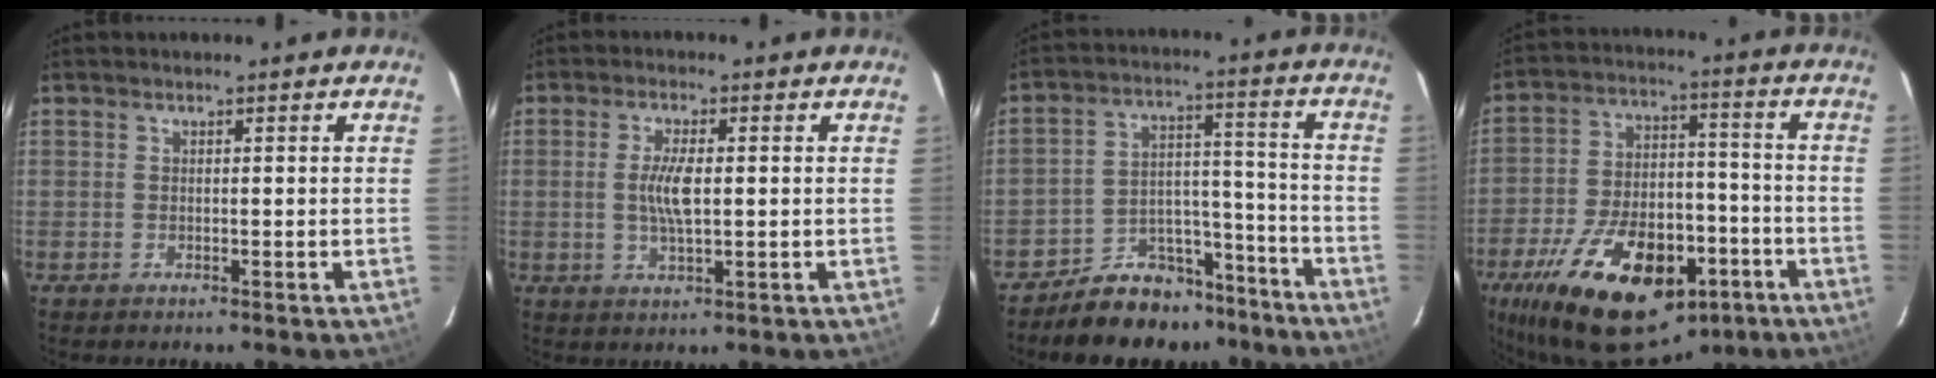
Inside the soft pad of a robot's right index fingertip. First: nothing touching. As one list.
[{"total": 5.2, "force": [0.2, 1.6, 5.0], "torque": [-0.096, 0.000, 0.004]}, {"total": 13.4, "force": [-11.3, 6.7, 2.7], "torque": [-0.049, 0.056, -0.159]}, {"total": 26.8, "force": [-14.9, 14.0, 17.3], "torque": [-0.333, -0.004, -0.220]}]